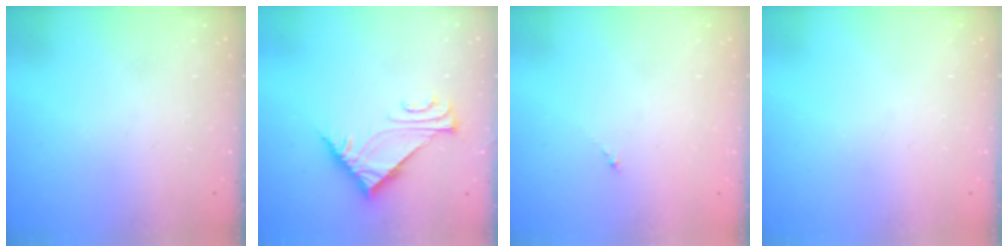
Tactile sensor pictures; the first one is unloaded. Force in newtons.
{"total": 7.1, "press": 7.1, "slide": 0.4}
{"total": 0.0}
{"total": 0.0}